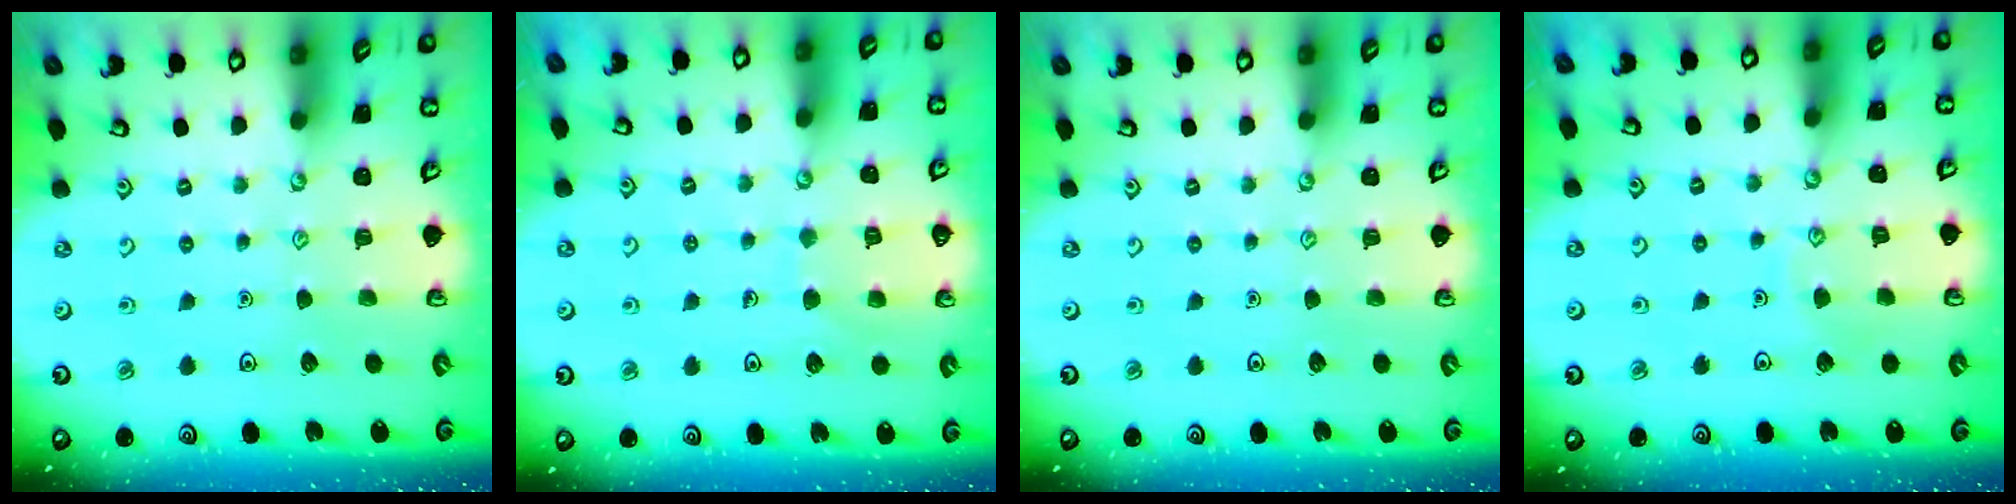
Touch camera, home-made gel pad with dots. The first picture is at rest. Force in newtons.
{"total": 6.0, "press": 6.0, "slide": 0.5}
{"total": 0.0}
{"total": 5.6, "press": 5.6, "slide": 0.5}